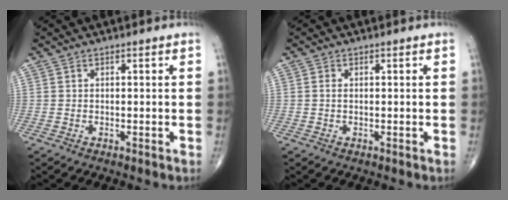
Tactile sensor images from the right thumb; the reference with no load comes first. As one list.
[{"total": 0.8, "force": [0.0, 0.5, 0.6], "torque": [-0.009, 0.001, -0.003]}]